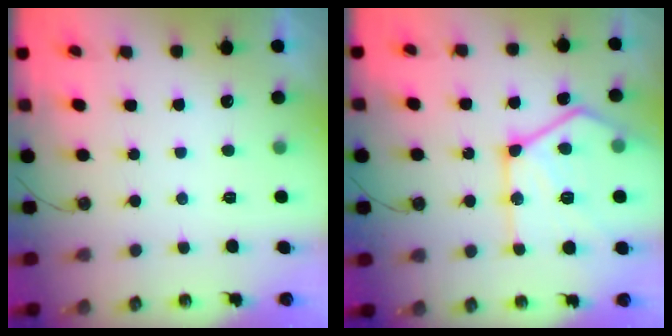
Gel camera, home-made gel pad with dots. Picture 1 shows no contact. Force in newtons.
{"total": 23.4, "press": 23.2, "slide": 2.5}